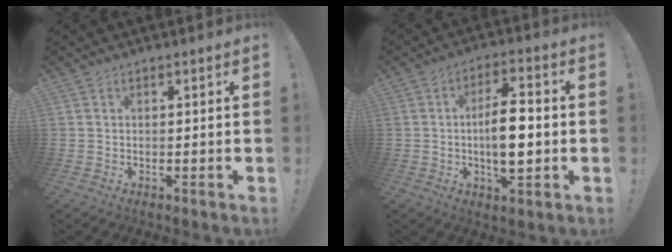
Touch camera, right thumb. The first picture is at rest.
{"total": 11.1, "force": [-1.2, 4.2, 10.2], "torque": [-0.175, 0.005, -0.026]}